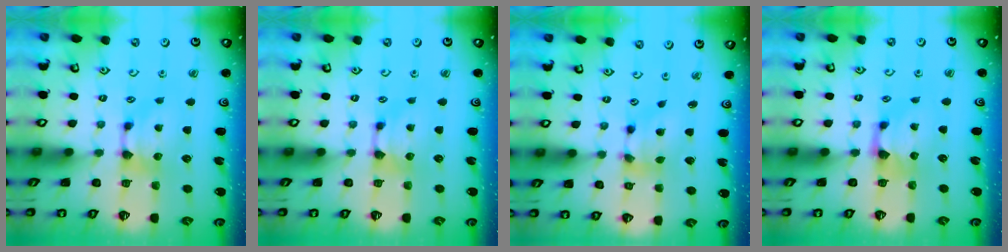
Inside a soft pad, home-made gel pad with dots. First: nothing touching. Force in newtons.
{"total": 0.0}
{"total": 5.2, "press": 4.8, "slide": 2.0}
{"total": 0.6, "press": 0.1, "slide": 0.6}